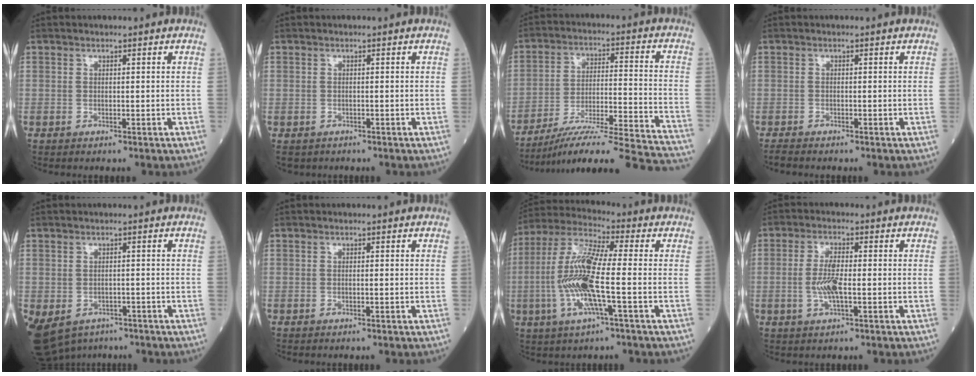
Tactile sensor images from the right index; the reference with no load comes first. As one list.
[{"total": 2.2, "force": [-1.5, 1.7, 0.1], "torque": [-0.007, 0.001, -0.025]}, {"total": 25.7, "force": [-23.3, -1.0, 10.7], "torque": [-0.102, -0.023, -0.338]}, {"total": 1.6, "force": [-1.5, 0.1, 0.6], "torque": [-0.018, -0.006, -0.026]}, {"total": 15.2, "force": [-8.1, 11.4, 6.0], "torque": [-0.184, -0.009, -0.103]}, {"total": 0.0}, {"total": 13.3, "force": [-2.3, 1.1, 13.0], "torque": [-0.278, 0.000, -0.052]}, {"total": 5.0, "force": [-0.8, 1.0, 4.8], "torque": [-0.105, -0.003, -0.014]}]